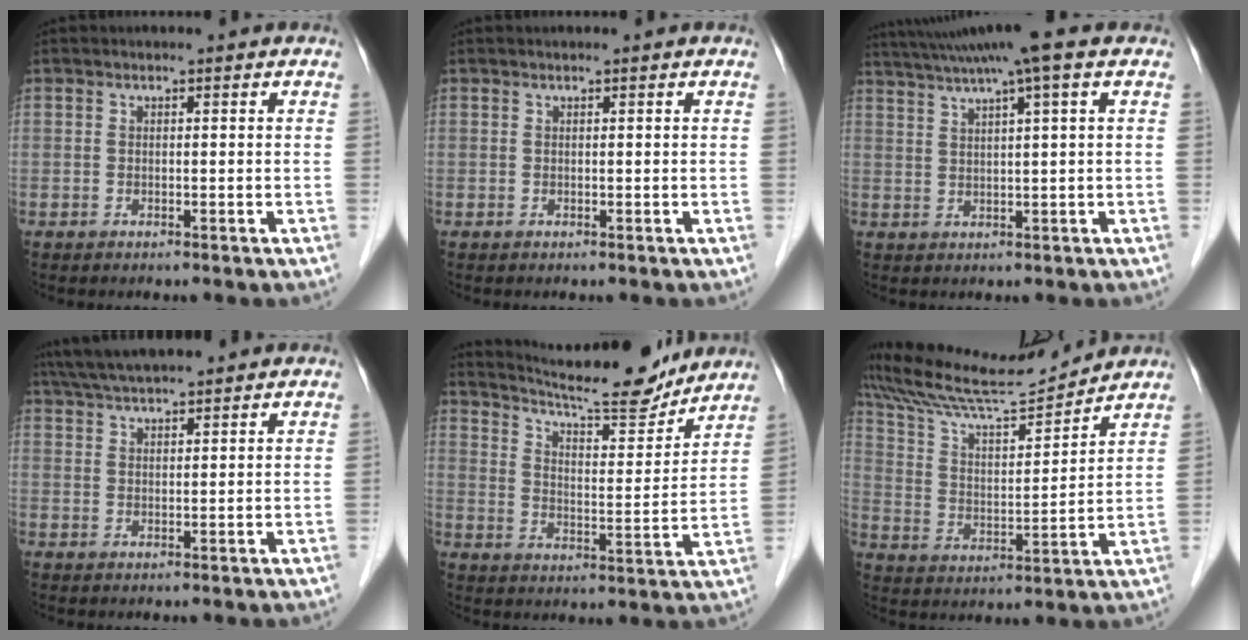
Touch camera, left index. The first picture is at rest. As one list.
[{"total": 0.0}, {"total": 10.1, "force": [7.3, -1.3, 6.9], "torque": [-0.123, 0.028, 0.103]}, {"total": 8.5, "force": [7.6, 0.7, 3.8], "torque": [-0.068, 0.034, 0.123]}, {"total": 17.0, "force": [15.6, 1.5, 6.3], "torque": [-0.110, -0.015, 0.229]}, {"total": 14.5, "force": [13.9, -0.1, 4.2], "torque": [-0.088, 0.002, 0.244]}]